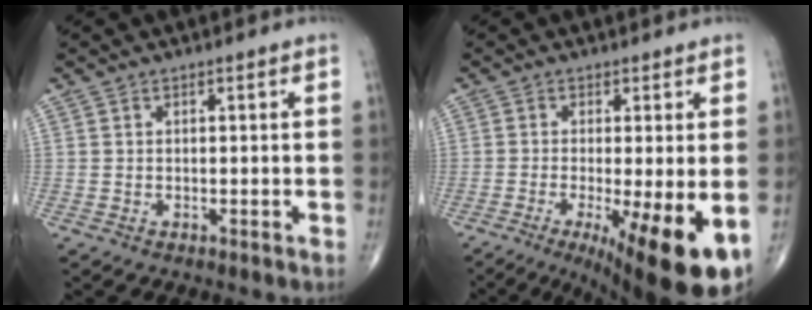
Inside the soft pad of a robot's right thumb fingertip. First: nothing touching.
{"total": 14.1, "force": [-5.0, 2.9, 12.8], "torque": [-0.163, -0.023, -0.067]}